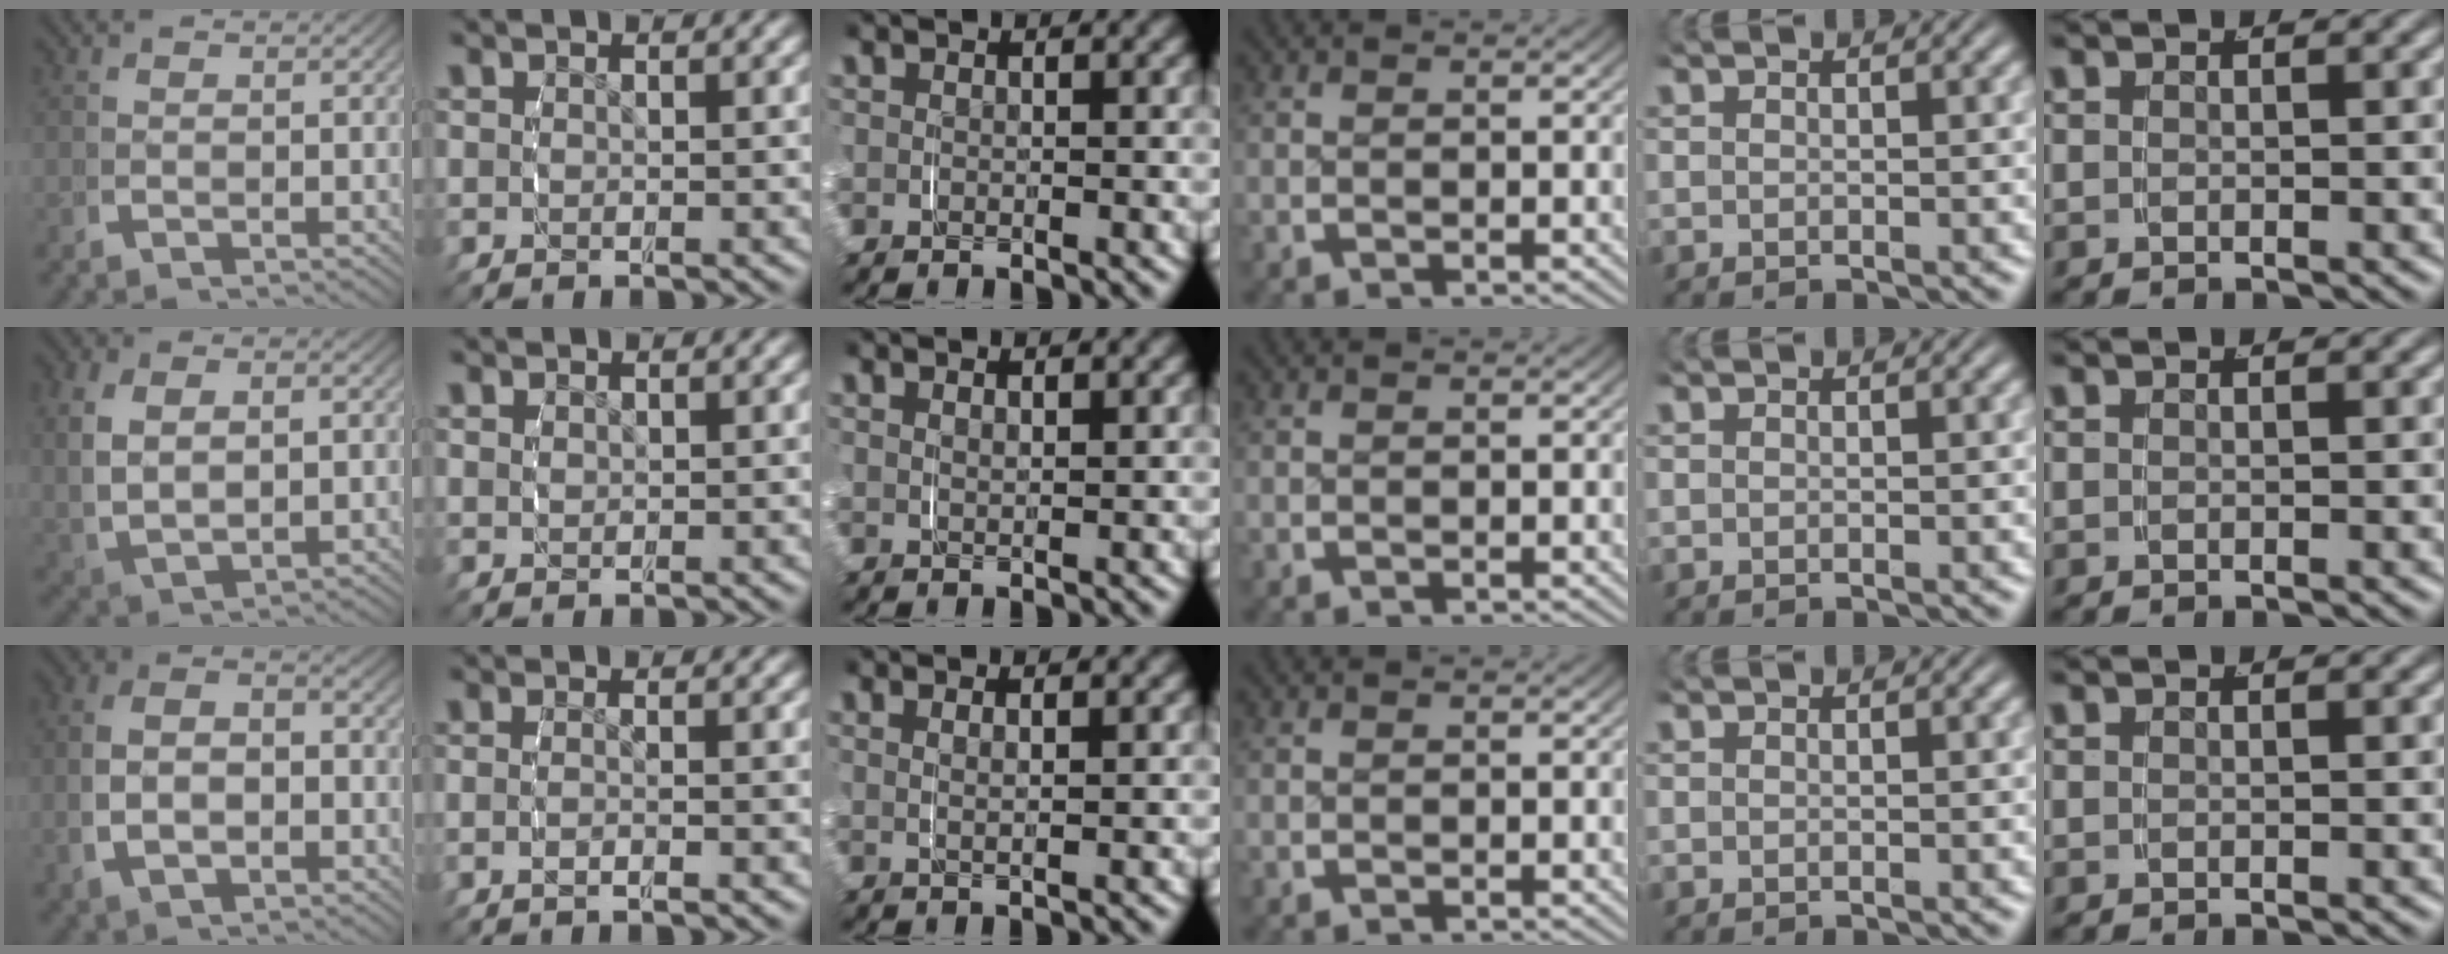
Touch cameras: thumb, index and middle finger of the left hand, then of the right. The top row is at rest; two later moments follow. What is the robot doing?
{"motion": "grasp_and_lifting", "object": "scarf"}